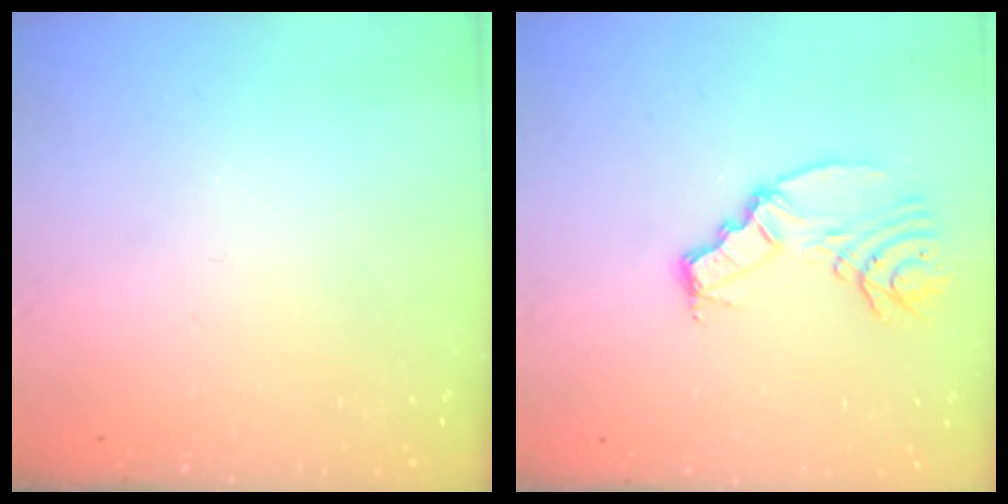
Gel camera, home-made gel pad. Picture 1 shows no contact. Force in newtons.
{"total": 7.2, "press": 7.2, "slide": 0.5}